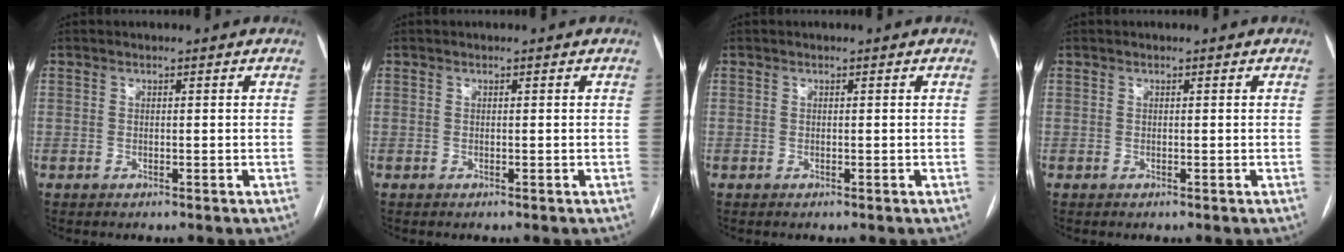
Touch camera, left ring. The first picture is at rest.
{"total": 0.0}
{"total": 0.0}
{"total": 0.0}